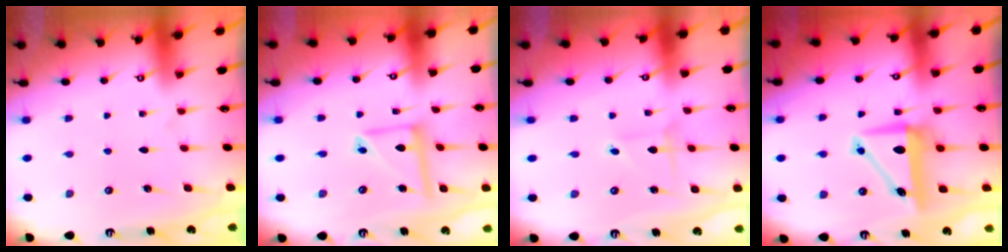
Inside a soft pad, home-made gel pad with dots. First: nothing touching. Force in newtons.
{"total": 9.2, "press": 9.2, "slide": 0.7}
{"total": 0.9, "press": 0.9, "slide": 0.0}
{"total": 7.9, "press": 7.7, "slide": 1.9}